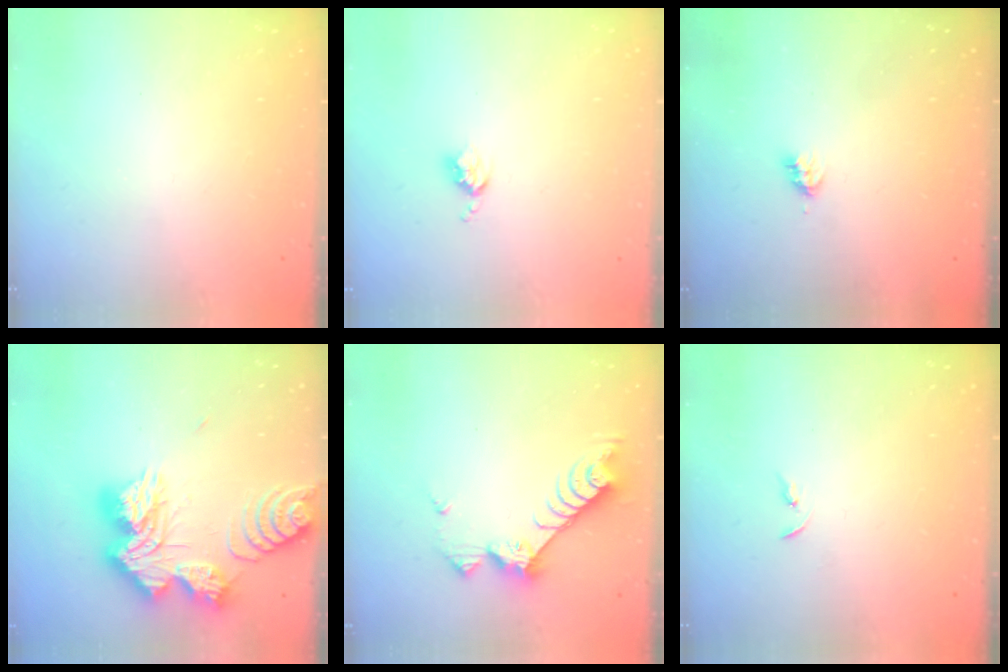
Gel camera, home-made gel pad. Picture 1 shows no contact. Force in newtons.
{"total": 3.3, "press": 3.3, "slide": 0.4}
{"total": 3.5, "press": 3.4, "slide": 0.5}
{"total": 22.4, "press": 22.3, "slide": 1.9}
{"total": 8.4, "press": 8.3, "slide": 0.7}
{"total": 3.3, "press": 3.2, "slide": 0.4}